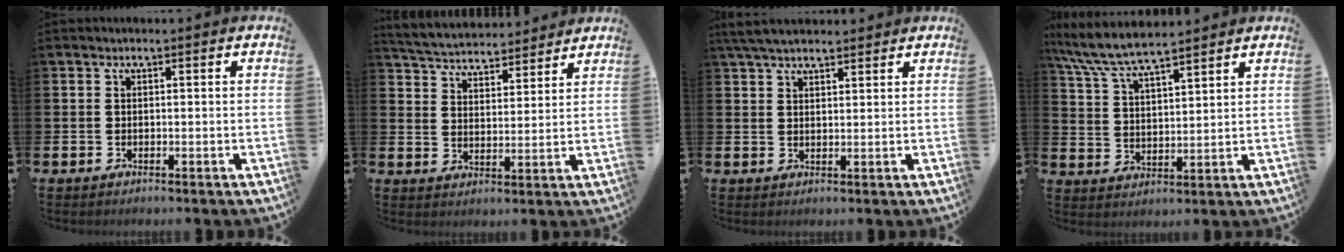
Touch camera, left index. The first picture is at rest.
{"total": 5.1, "force": [5.0, 0.9, 0.3], "torque": [-0.032, -0.032, 0.087]}
{"total": 4.6, "force": [4.1, 1.4, 1.6], "torque": [-0.034, -0.010, 0.075]}
{"total": 7.1, "force": [6.7, 0.8, 2.1], "torque": [-0.067, -0.031, 0.119]}